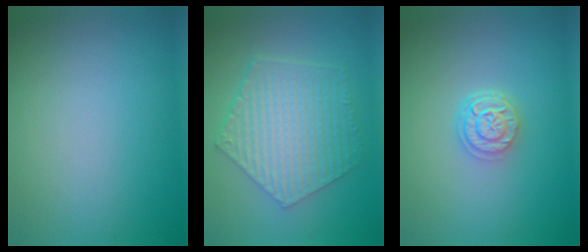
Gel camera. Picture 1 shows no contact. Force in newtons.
{"total": 6.5, "press": 4.9, "slide": 4.3}
{"total": 2.7, "press": 2.2, "slide": 1.5}